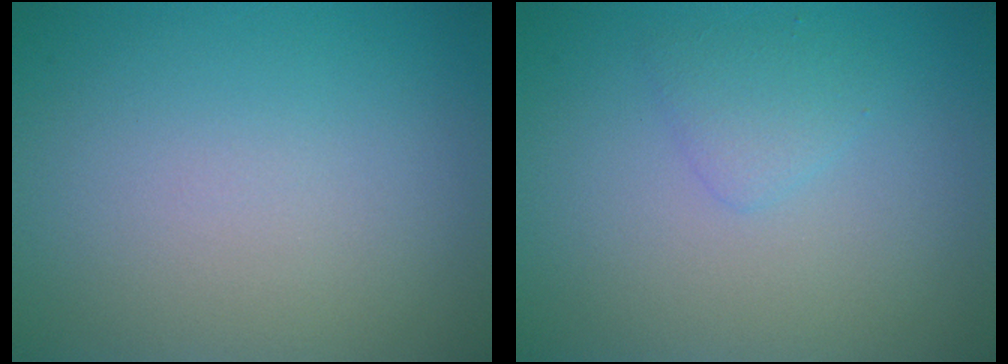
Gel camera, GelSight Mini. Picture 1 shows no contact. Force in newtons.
{"total": 1.4, "press": 1.4, "slide": 0.0}